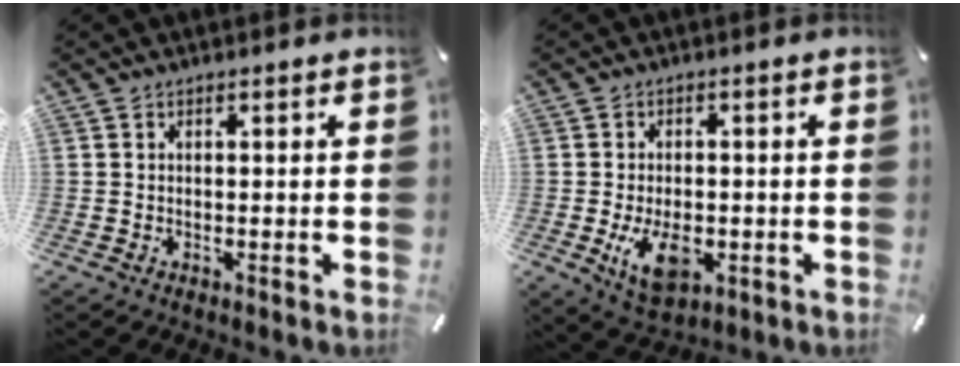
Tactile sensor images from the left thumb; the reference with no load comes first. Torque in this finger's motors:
{"motor_torque": [-0.02, 1.59, -0.05, -0.05, -0.01]}